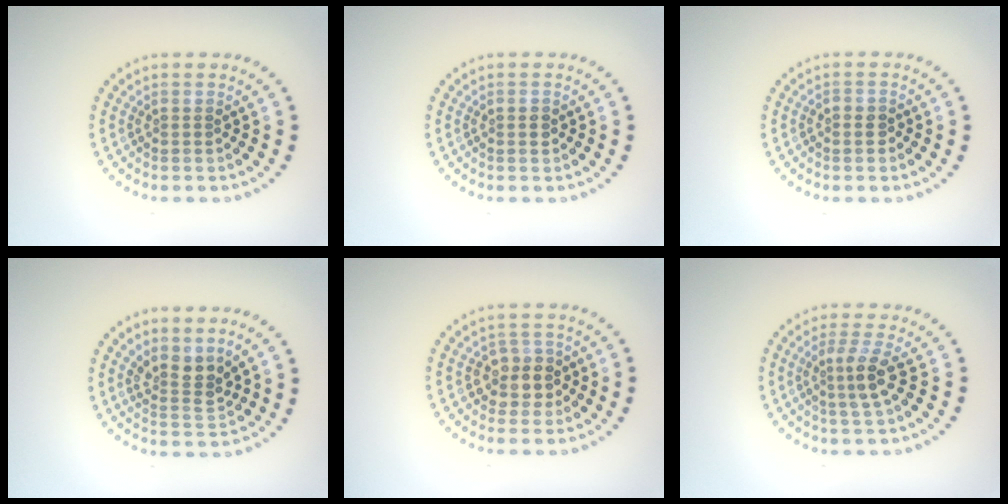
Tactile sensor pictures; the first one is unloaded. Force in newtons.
{"total": 1.1, "press": 1.1, "slide": 0.0}
{"total": 0.8, "press": 0.7, "slide": 0.3}
{"total": 2.6, "press": 2.2, "slide": 1.5}
{"total": 2.8, "press": 2.6, "slide": 1.2}
{"total": 2.9, "press": 2.5, "slide": 1.4}